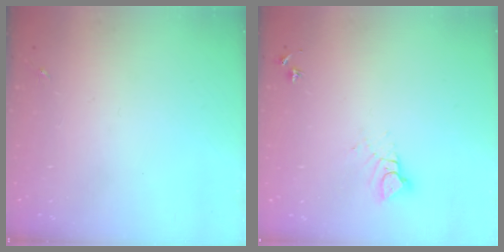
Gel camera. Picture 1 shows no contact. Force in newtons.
{"total": 6.3, "press": 6.3, "slide": 0.1}